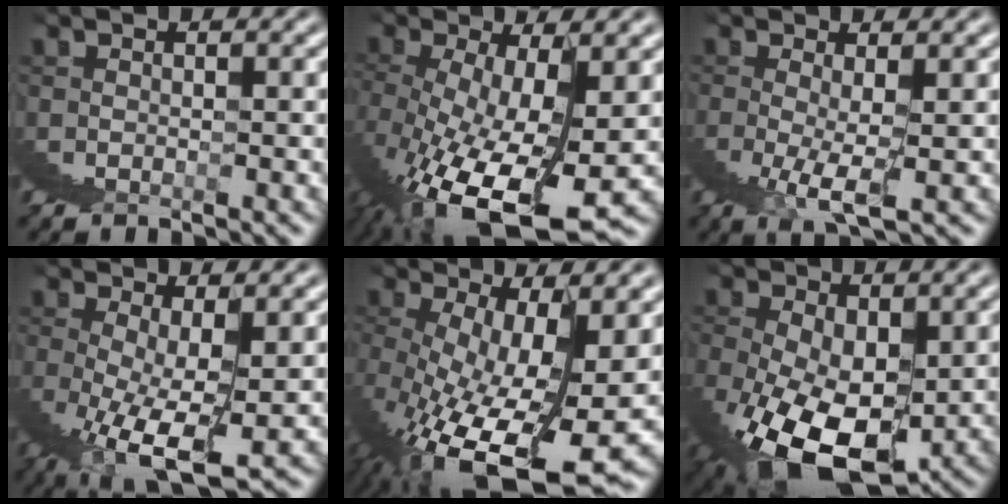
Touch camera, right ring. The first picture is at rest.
{"total": 7.7, "force": [-0.9, 2.5, 7.2], "torque": [-0.134, -0.018, 0.005]}
{"total": 2.8, "force": [0.8, -1.2, 2.4], "torque": [-0.031, 0.008, 0.011]}
{"total": 4.9, "force": [-0.1, 0.6, 4.9], "torque": [-0.073, 0.009, 0.000]}
{"total": 8.0, "force": [-0.2, 2.0, 7.8], "torque": [-0.144, -0.019, 0.018]}
{"total": 9.3, "force": [-3.2, 5.3, 7.0], "torque": [-0.127, -0.049, -0.025]}